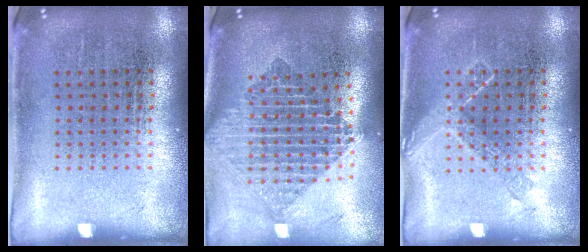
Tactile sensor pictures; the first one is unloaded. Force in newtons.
{"total": 2.2, "press": 1.7, "slide": 1.4}
{"total": 1.8, "press": 1.8, "slide": 0.4}